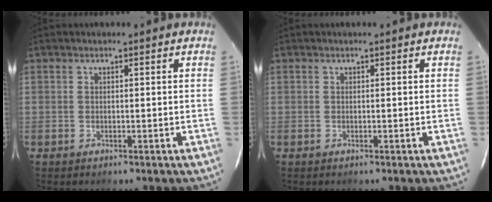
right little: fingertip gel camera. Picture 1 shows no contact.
{"total": 0.0}